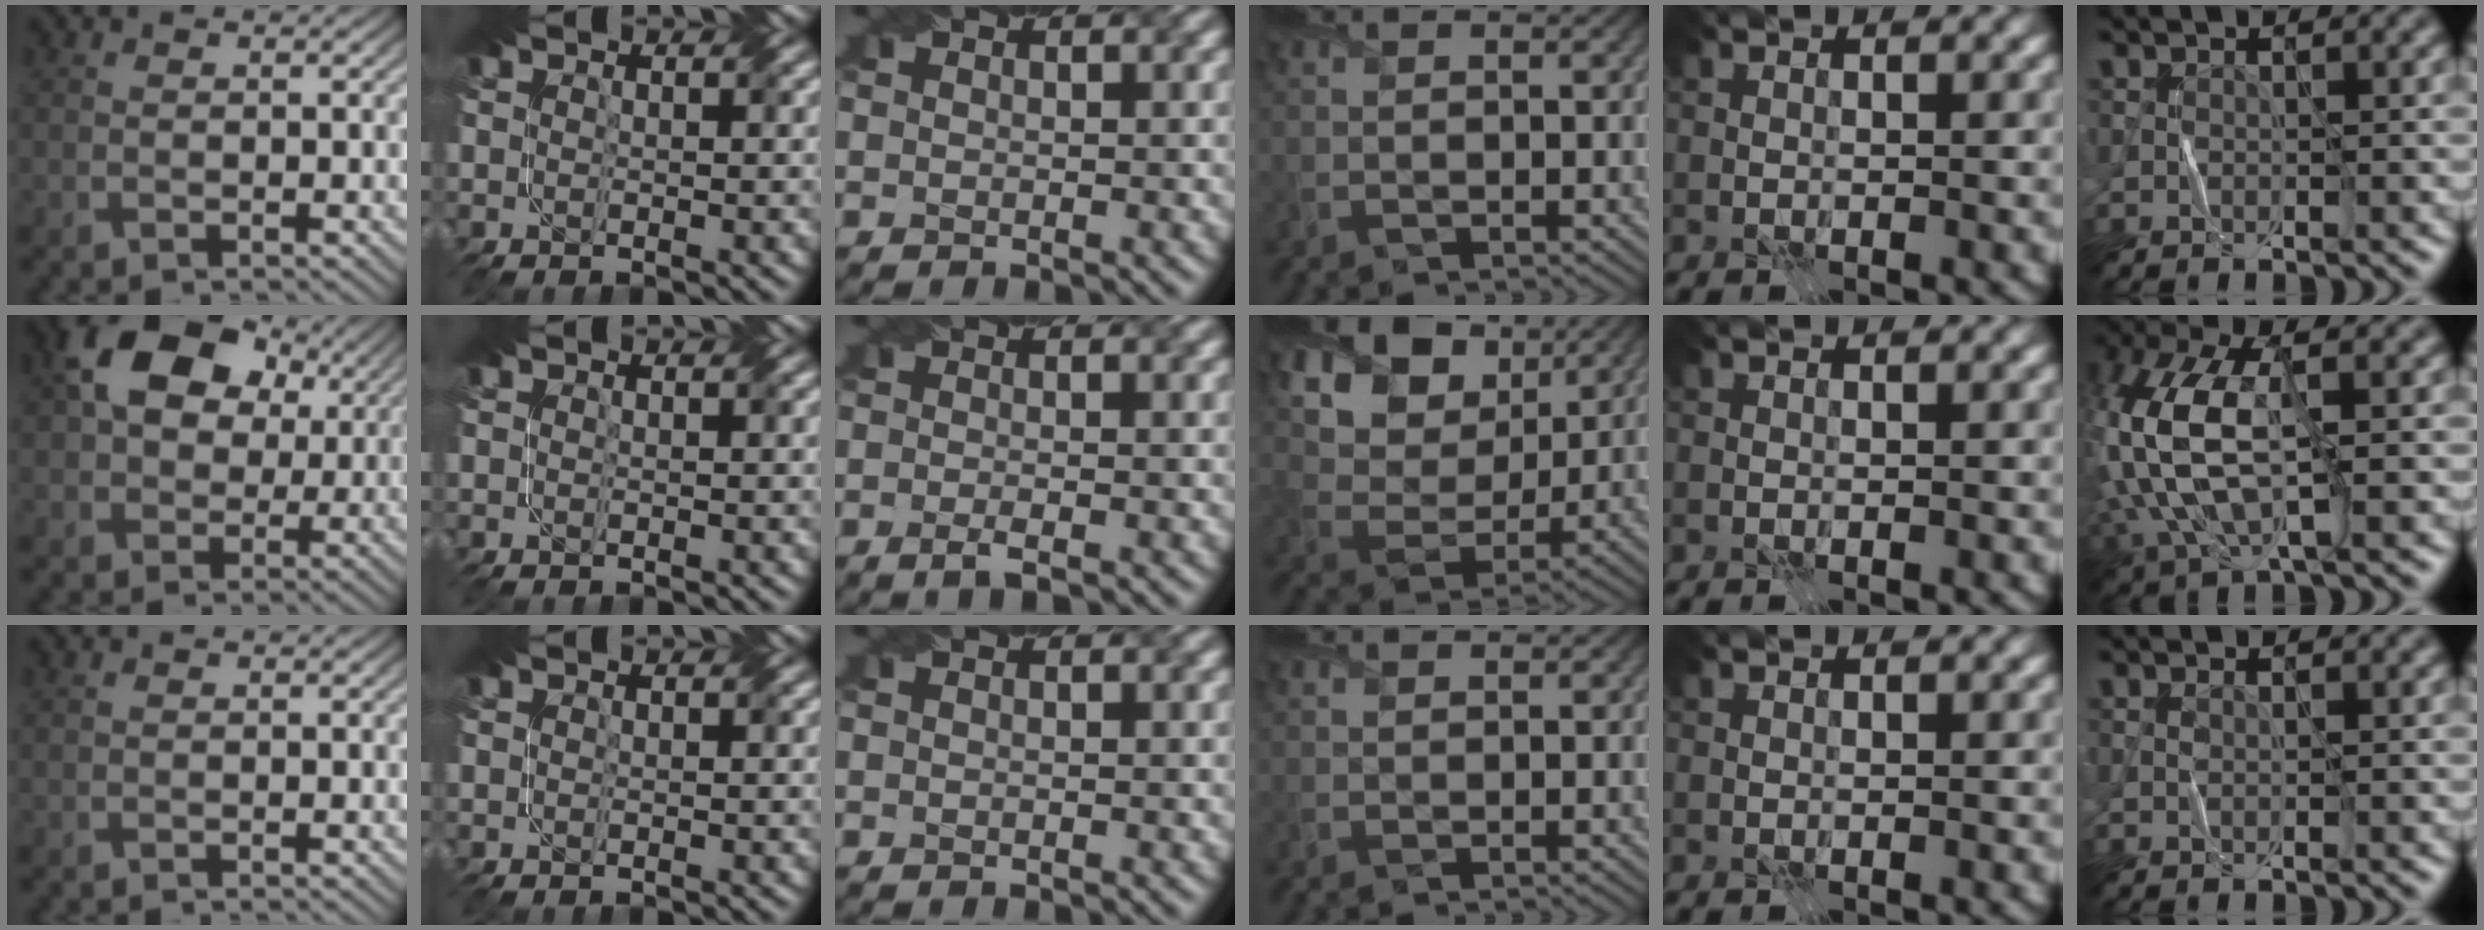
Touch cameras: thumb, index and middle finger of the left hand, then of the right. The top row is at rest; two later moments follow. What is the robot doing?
{"motion": "fold", "object": "netting"}